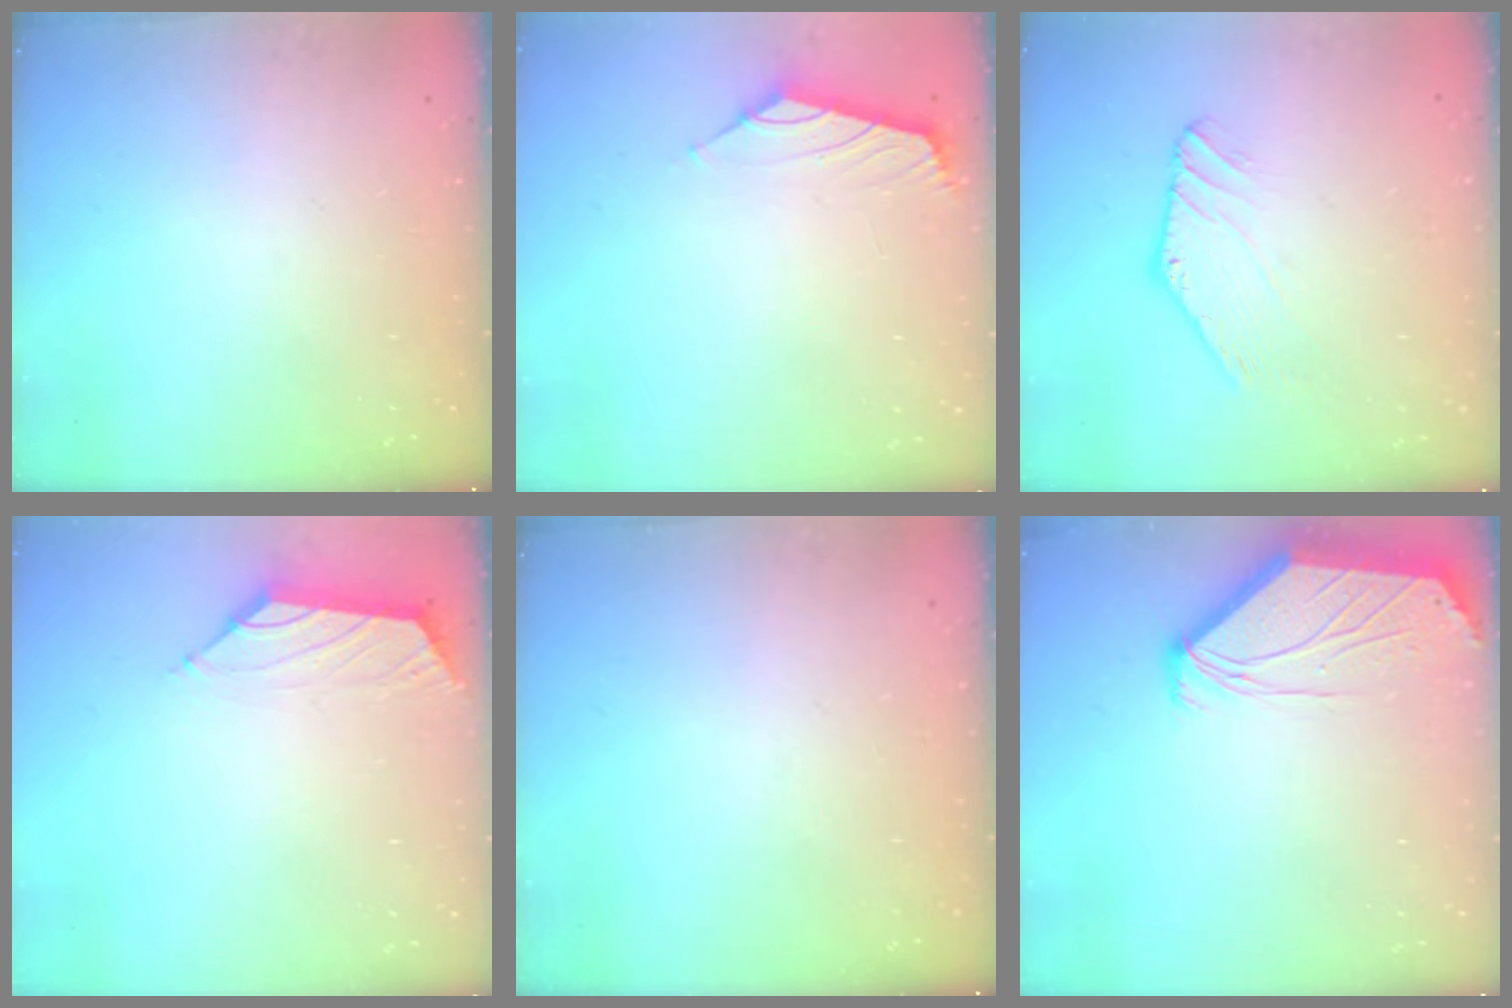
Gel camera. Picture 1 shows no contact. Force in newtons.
{"total": 0.7, "press": 0.6, "slide": 0.2}
{"total": 1.0, "press": 1.0, "slide": 0.0}
{"total": 1.7, "press": 1.6, "slide": 0.6}
{"total": 0.0}
{"total": 1.6, "press": 1.5, "slide": 0.5}